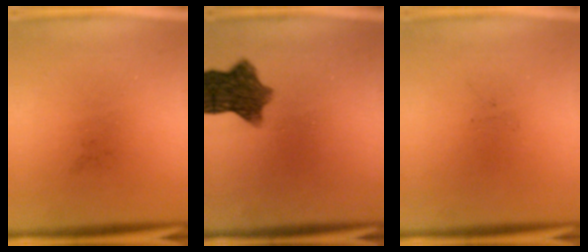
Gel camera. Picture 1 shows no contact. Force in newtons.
{"total": 8.8}
{"total": 0.0}